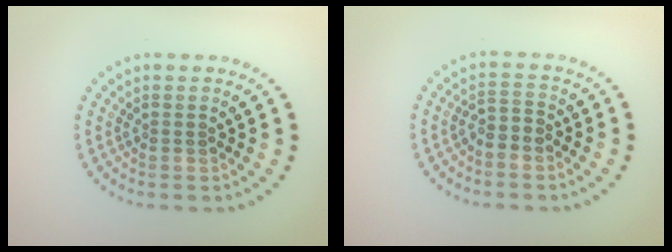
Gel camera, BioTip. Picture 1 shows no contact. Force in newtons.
{"total": 1.8, "press": 1.3, "slide": 1.3}